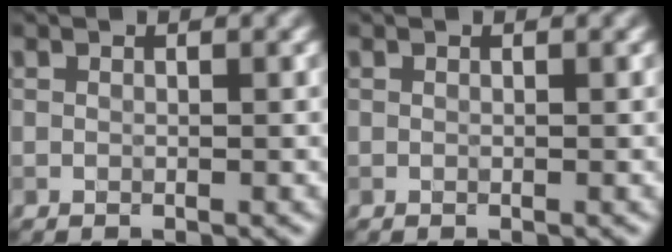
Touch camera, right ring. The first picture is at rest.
{"total": 0.0}